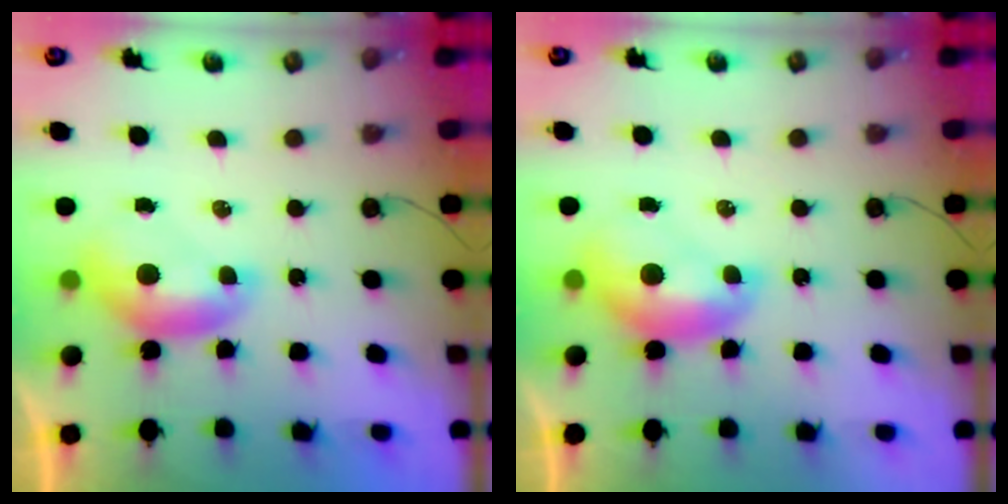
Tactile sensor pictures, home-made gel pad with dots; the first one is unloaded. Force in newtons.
{"total": 1.6, "press": 1.5, "slide": 0.2}